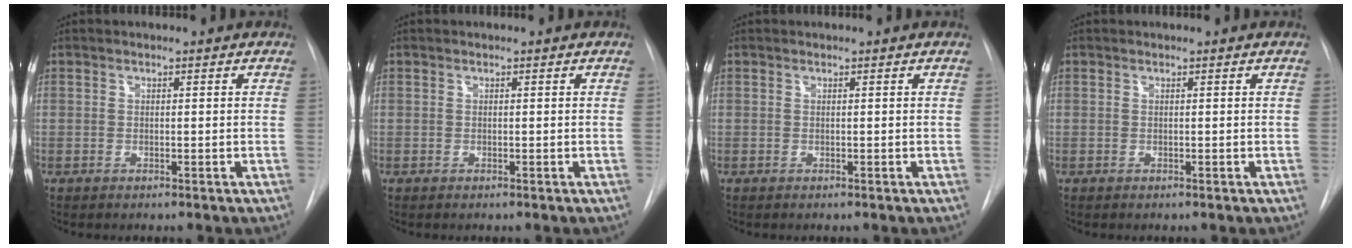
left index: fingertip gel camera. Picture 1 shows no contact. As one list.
[{"total": 0.0}, {"total": 0.0}, {"total": 0.0}]